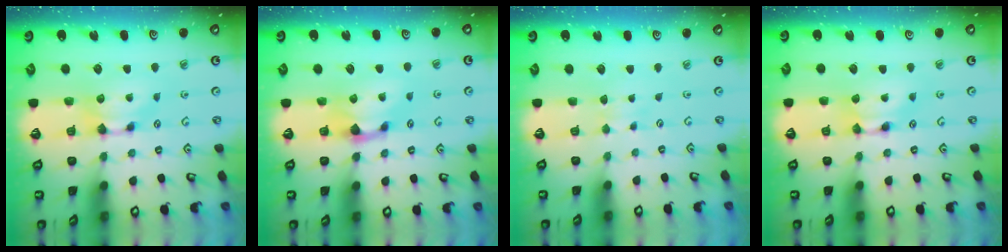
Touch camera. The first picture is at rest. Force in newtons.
{"total": 1.5, "press": 0.7, "slide": 1.3}
{"total": 2.5, "press": 2.5, "slide": 0.5}
{"total": 1.6, "press": 1.6, "slide": 0.1}